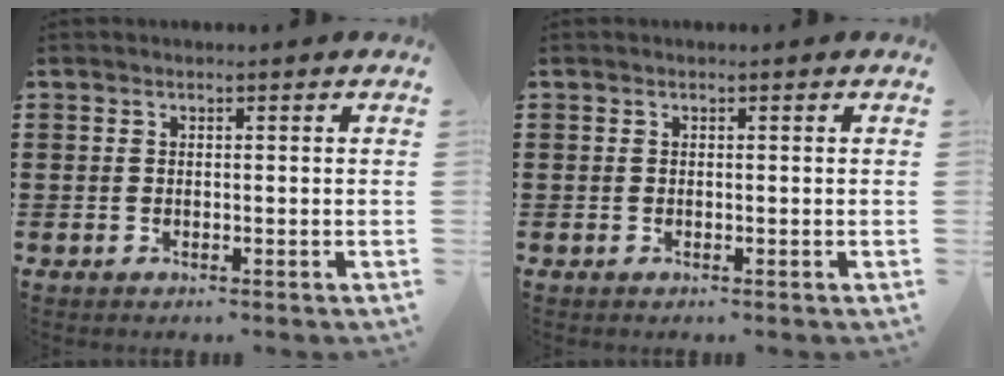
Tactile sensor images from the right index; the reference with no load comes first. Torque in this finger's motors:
{"motor_torque": [0.00, 0.00, 0.00, 0.00]}